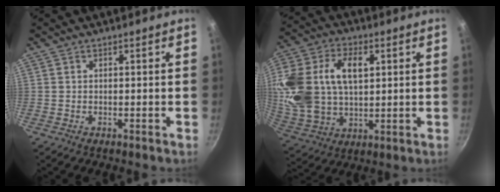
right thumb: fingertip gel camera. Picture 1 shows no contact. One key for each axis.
{"total": 22.2, "fx": 4.8, "fy": 14.6, "fz": 16.0, "tx": -0.338, "ty": 0.006, "tz": 0.094}